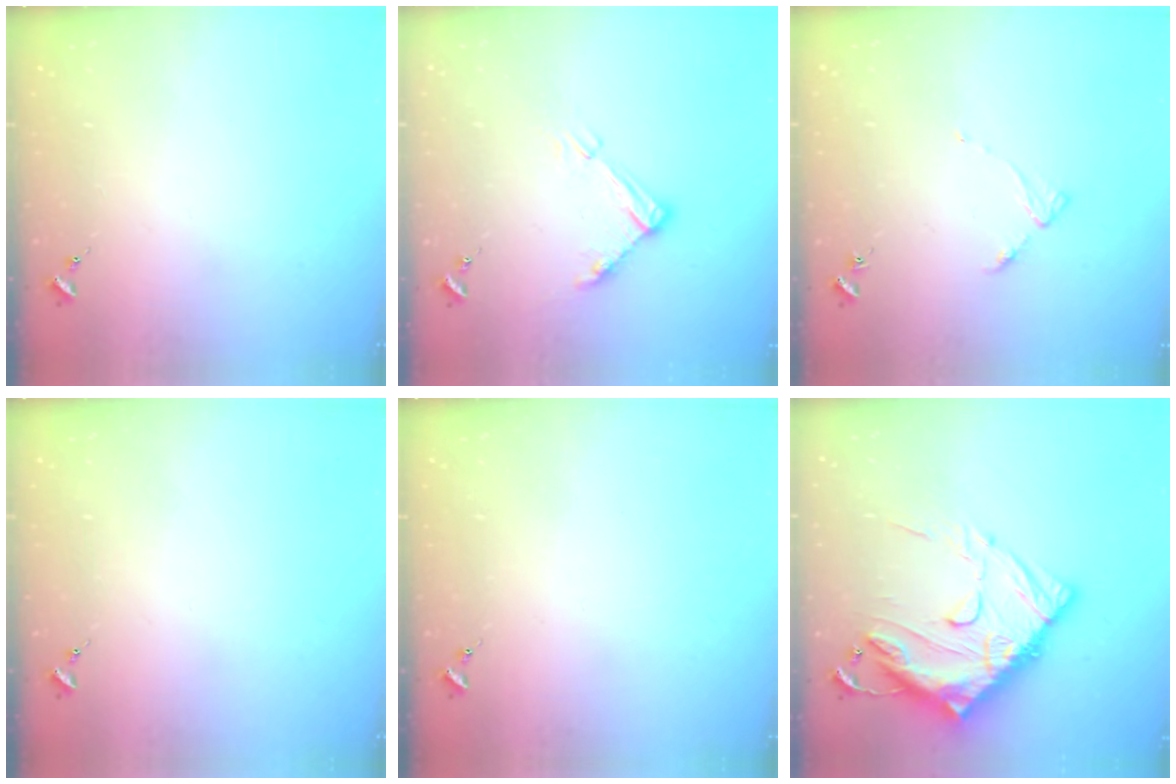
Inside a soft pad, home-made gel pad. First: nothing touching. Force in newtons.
{"total": 9.1, "press": 9.1, "slide": 0.8}
{"total": 3.3, "press": 3.3, "slide": 0.4}
{"total": 0.0}
{"total": 0.0}
{"total": 21.5, "press": 21.4, "slide": 2.1}